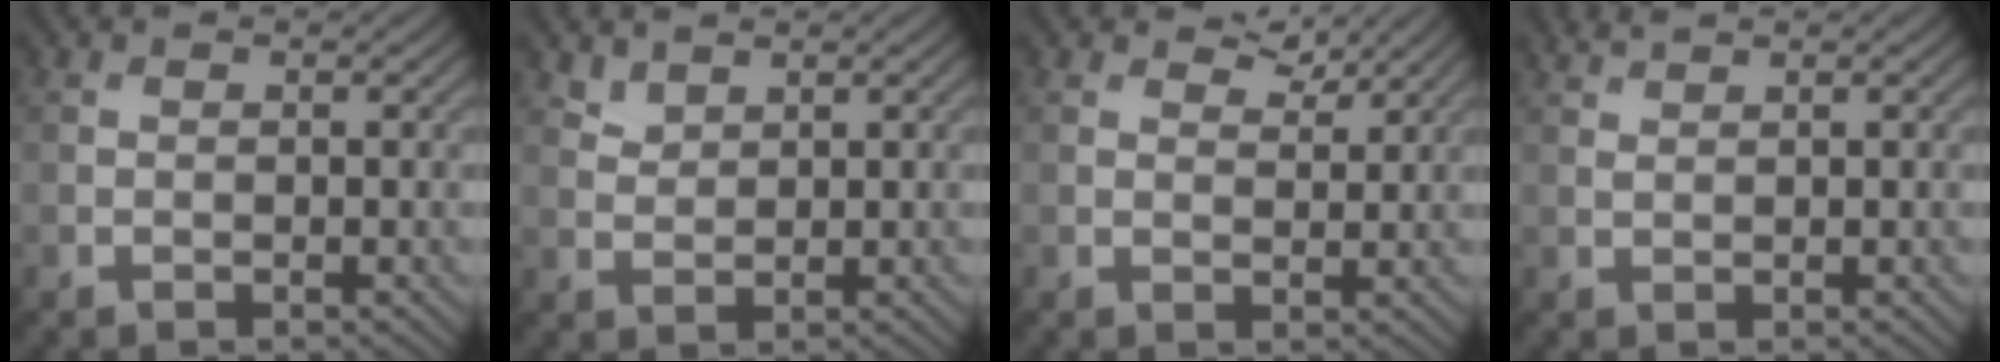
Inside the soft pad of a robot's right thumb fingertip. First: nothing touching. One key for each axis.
{"total": 2.0, "fx": 1.7, "fy": 0.7, "fz": 0.5, "tx": -0.015, "ty": -0.002, "tz": 0.042}
{"total": 2.7, "fx": 2.2, "fy": 1.1, "fz": 1.2, "tx": -0.017, "ty": -0.003, "tz": 0.042}
{"total": 1.1, "fx": 1.1, "fy": 0.0, "fz": 0.3, "tx": -0.014, "ty": 0.003, "tz": 0.025}